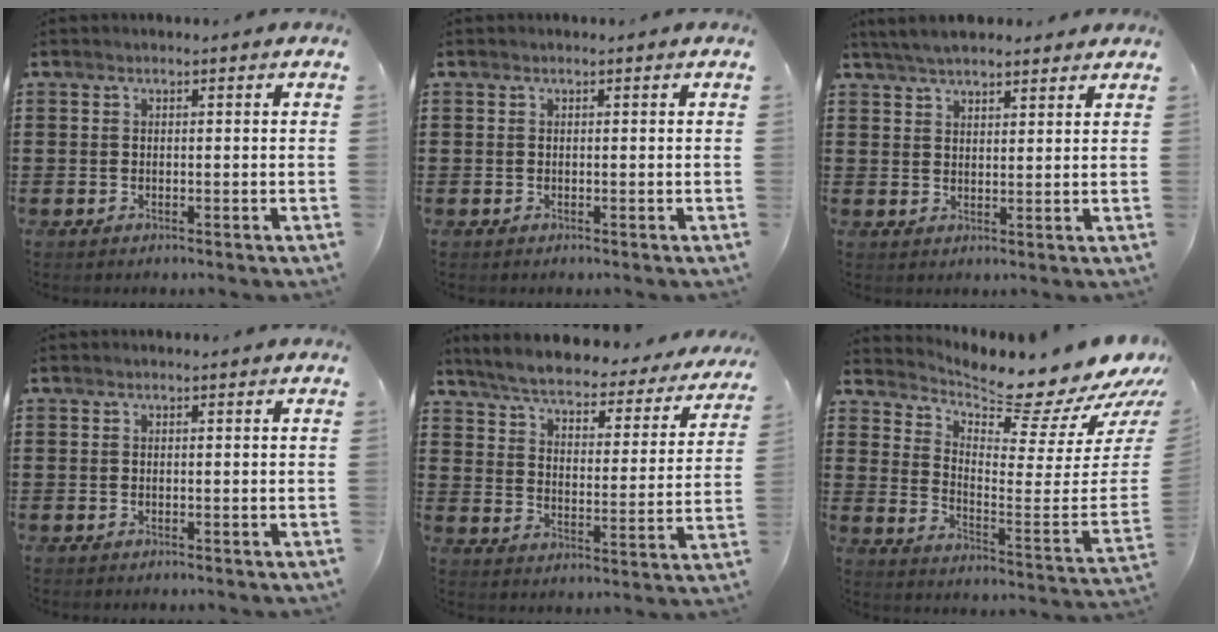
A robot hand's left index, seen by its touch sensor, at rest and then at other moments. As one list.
[{"total": 0.0}, {"total": 4.6, "force": [4.2, 1.3, 1.1], "torque": [-0.034, -0.002, 0.081]}, {"total": 0.0}, {"total": 5.1, "force": [4.7, 0.6, 1.9], "torque": [-0.061, -0.033, 0.076]}, {"total": 8.1, "force": [7.5, 1.1, 2.8], "torque": [-0.052, -0.085, 0.116]}]